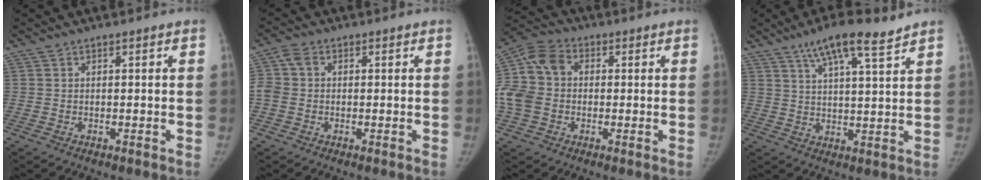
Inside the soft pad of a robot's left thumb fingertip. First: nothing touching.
{"total": 4.3, "force": [0.1, 3.5, 2.5], "torque": [-0.059, 0.012, -0.004]}
{"total": 12.0, "force": [-0.5, 9.6, 7.1], "torque": [-0.151, 0.030, -0.021]}
{"total": 10.5, "force": [7.3, 1.9, 7.3], "torque": [-0.114, -0.028, 0.122]}